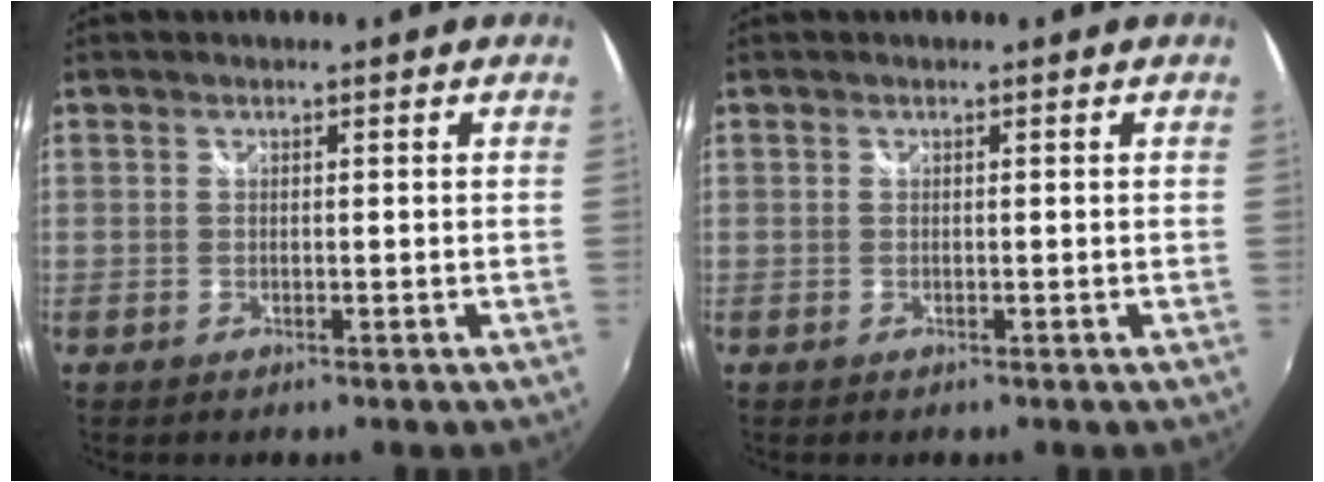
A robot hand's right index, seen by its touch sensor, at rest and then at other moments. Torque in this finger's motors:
{"motor_torque": [0.11, 0.09, -0.08, -0.01]}